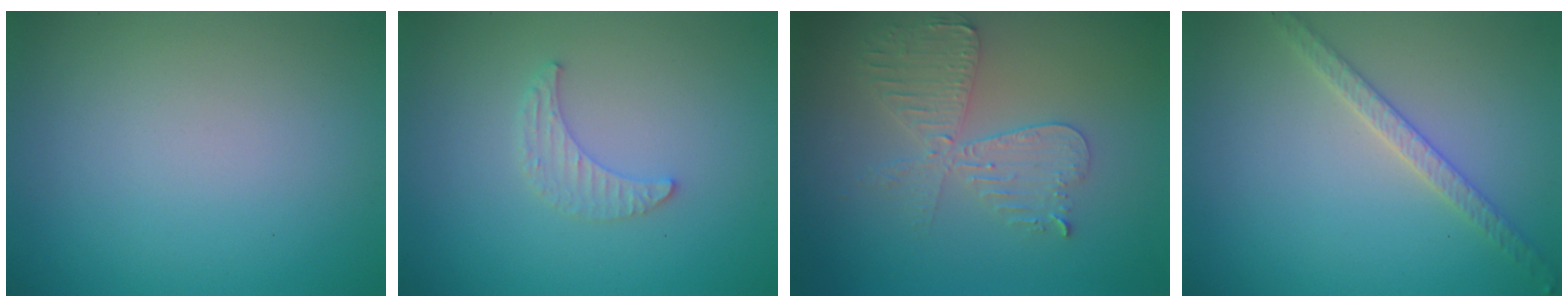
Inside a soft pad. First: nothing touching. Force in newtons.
{"total": 1.6, "press": 1.5, "slide": 0.4}
{"total": 4.2, "press": 3.6, "slide": 2.0}
{"total": 2.5, "press": 2.4, "slide": 0.4}